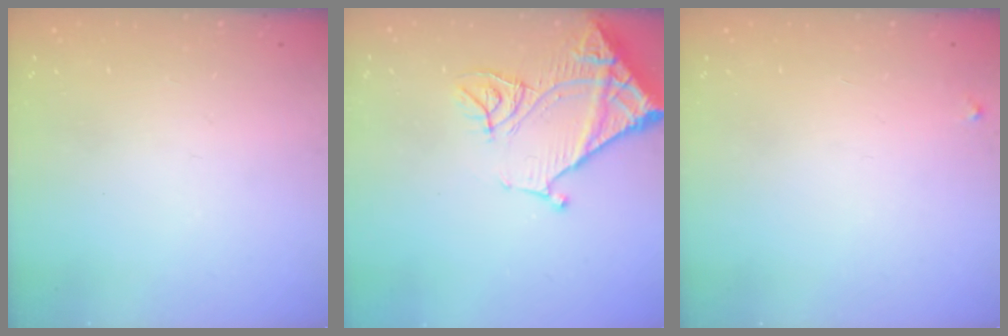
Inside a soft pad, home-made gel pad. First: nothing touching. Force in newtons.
{"total": 14.3, "press": 14.2, "slide": 1.8}
{"total": 2.3, "press": 2.3, "slide": 0.2}